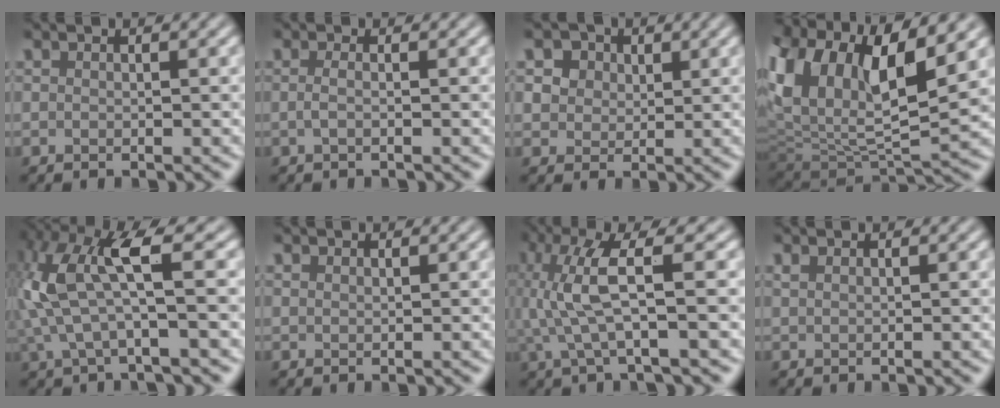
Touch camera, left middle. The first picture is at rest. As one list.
[{"total": 1.0, "force": [-0.1, 0.3, 1.0], "torque": [-0.020, -0.004, -0.005]}, {"total": 5.2, "force": [2.6, 3.9, 2.2], "torque": [-0.052, 0.009, 0.036]}, {"total": 12.2, "force": [5.4, 5.2, 9.6], "torque": [-0.210, 0.010, 0.098]}, {"total": 7.6, "force": [1.5, 2.2, 7.1], "torque": [-0.169, 0.012, 0.031]}, {"total": 0.5, "force": [0.5, 0.2, 0.0], "torque": [0.000, 0.001, 0.011]}, {"total": 5.7, "force": [0.5, 1.1, 5.5], "torque": [-0.128, 0.010, 0.012]}, {"total": 0.7, "force": [0.6, 0.2, 0.3], "torque": [-0.006, 0.003, 0.010]}]